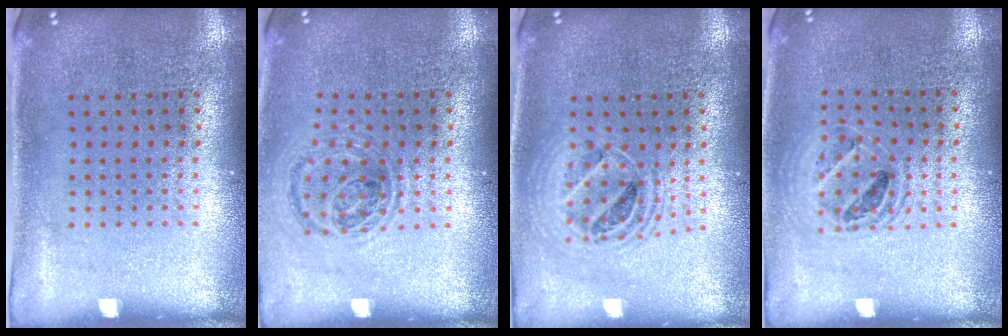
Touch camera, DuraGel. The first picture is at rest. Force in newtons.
{"total": 0.9, "press": 0.9, "slide": 0.2}
{"total": 1.7, "press": 1.4, "slide": 0.9}
{"total": 1.4, "press": 1.3, "slide": 0.5}